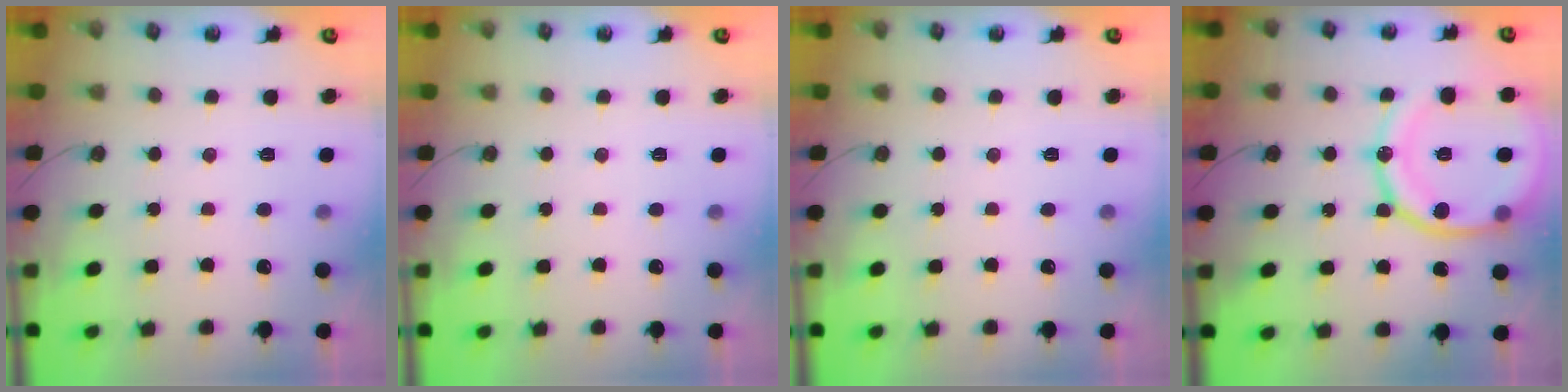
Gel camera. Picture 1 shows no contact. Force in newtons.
{"total": 0.0}
{"total": 0.0}
{"total": 19.0, "press": 18.9, "slide": 2.0}